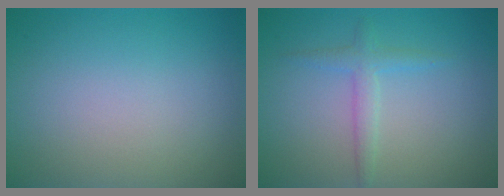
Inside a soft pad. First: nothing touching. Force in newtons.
{"total": 1.8, "press": 1.8, "slide": 0.1}